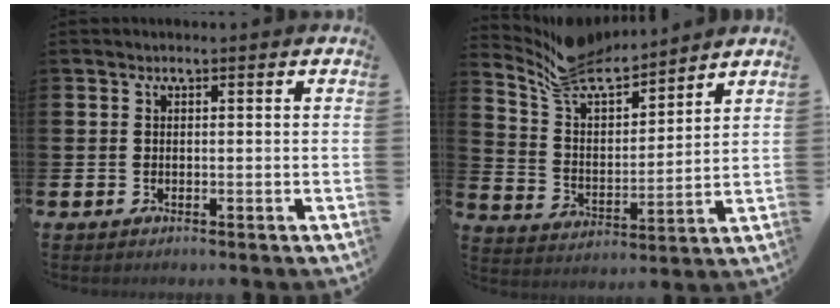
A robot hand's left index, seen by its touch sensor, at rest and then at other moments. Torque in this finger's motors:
{"motor_torque": [-0.25, -0.37, 0.25, 0.08]}